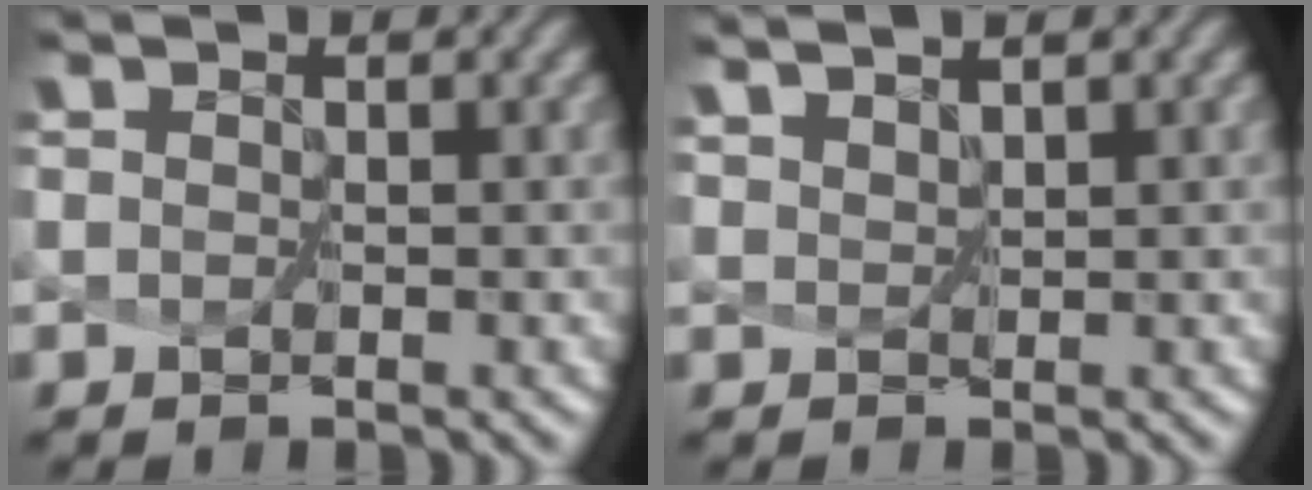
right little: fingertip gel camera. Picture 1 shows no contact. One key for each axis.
{"total": 1.7, "fx": 1.7, "fy": 0.0, "fz": 0.2, "tx": -0.017, "ty": 0.004, "tz": 0.034}